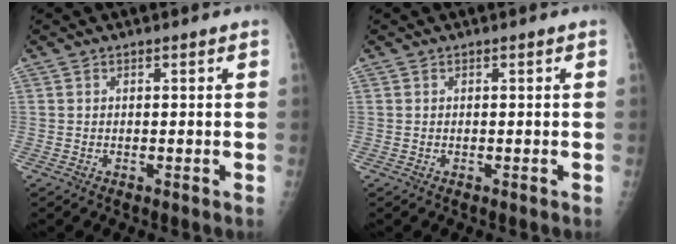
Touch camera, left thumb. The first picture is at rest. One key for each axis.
{"total": 0.0}